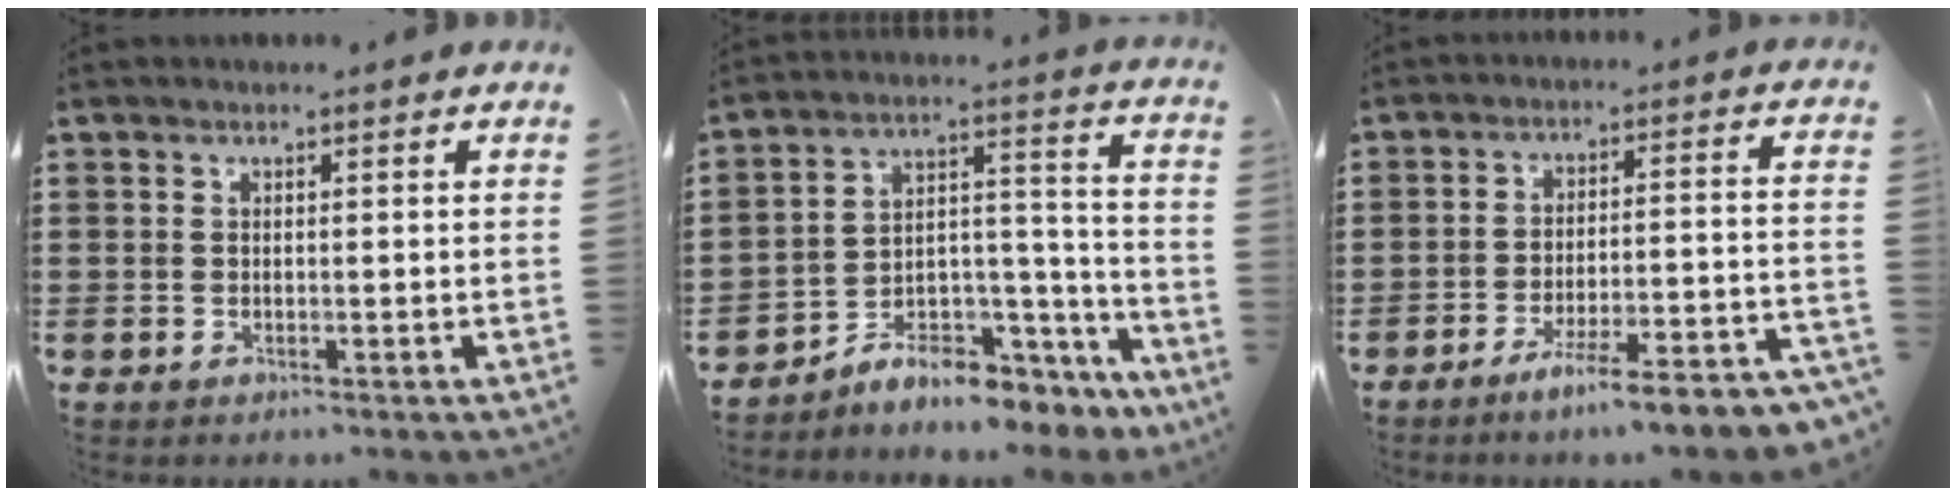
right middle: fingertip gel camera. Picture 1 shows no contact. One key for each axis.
{"total": 6.6, "fx": -6.2, "fy": 1.8, "fz": 1.2, "tx": -0.016, "ty": 0.004, "tz": -0.114}
{"total": 7.6, "fx": -6.6, "fy": -0.2, "fz": 3.9, "tx": -0.056, "ty": -0.007, "tz": -0.120}